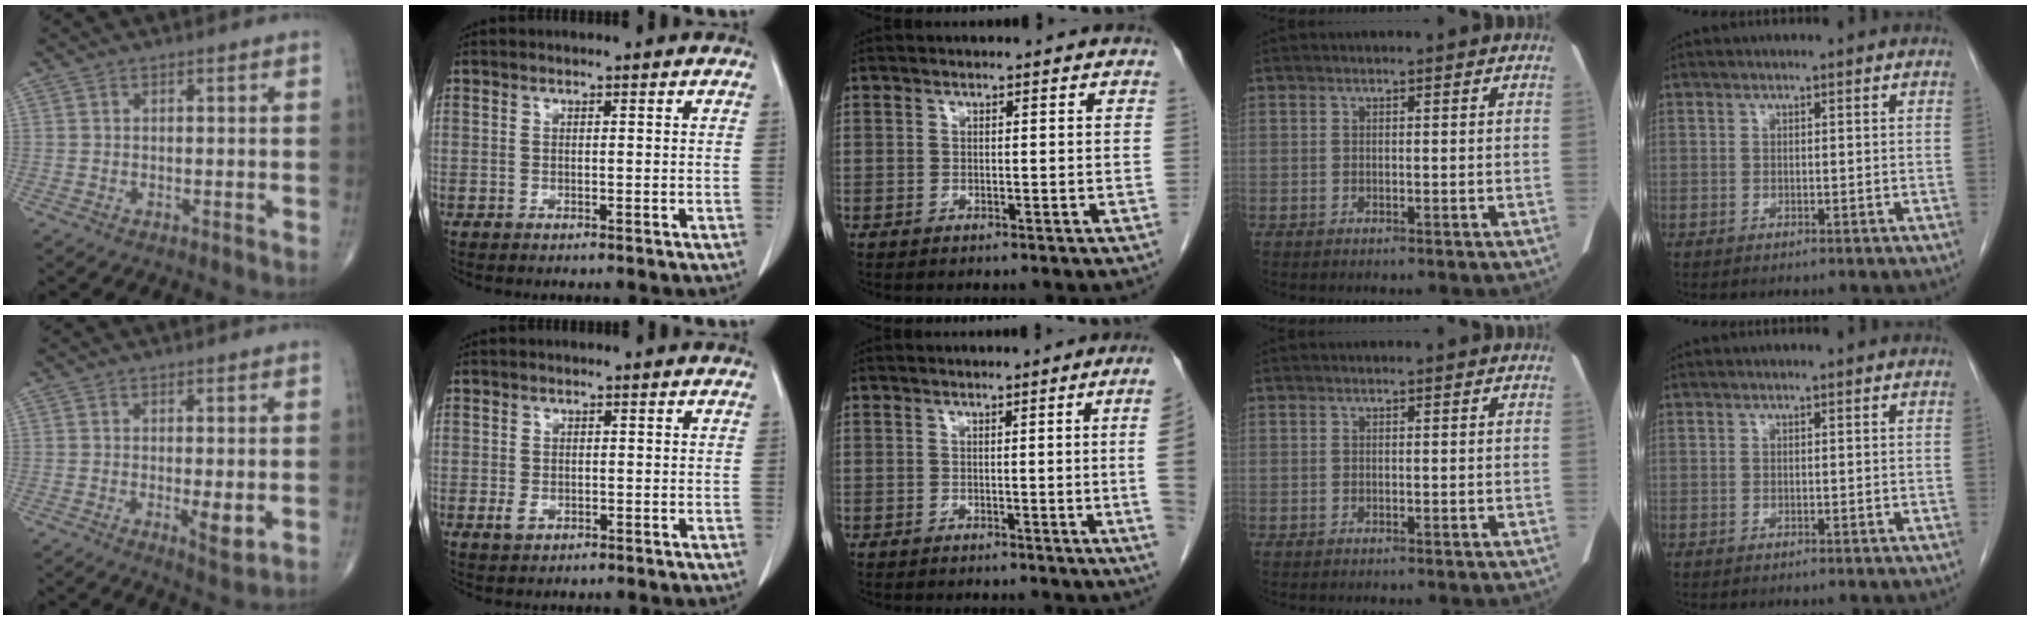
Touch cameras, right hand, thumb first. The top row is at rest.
{"thumb": {"total": 4.1, "force": [-0.6, 1.1, 3.9], "torque": [-0.061, -0.014, -0.008]}, "index": {"total": 1.6, "force": [-0.3, 1.3, 0.9], "torque": [-0.013, 0.002, 0.002]}, "middle": {"total": 5.8, "force": [-0.6, -1.9, 5.5], "torque": [-0.047, -0.008, -0.008]}}